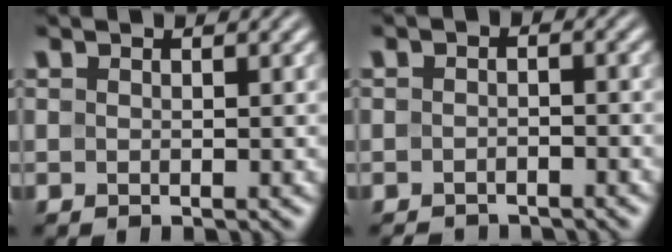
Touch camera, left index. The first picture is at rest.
{"total": 2.4, "force": [-2.1, 0.8, 0.8], "torque": [-0.010, -0.002, -0.036]}